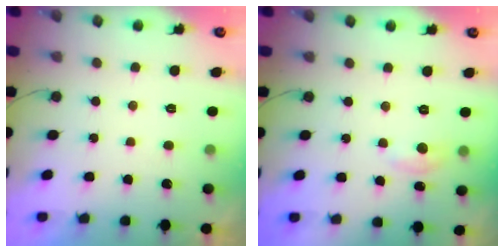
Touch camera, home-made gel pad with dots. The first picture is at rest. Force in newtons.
{"total": 5.0, "press": 5.0, "slide": 0.5}